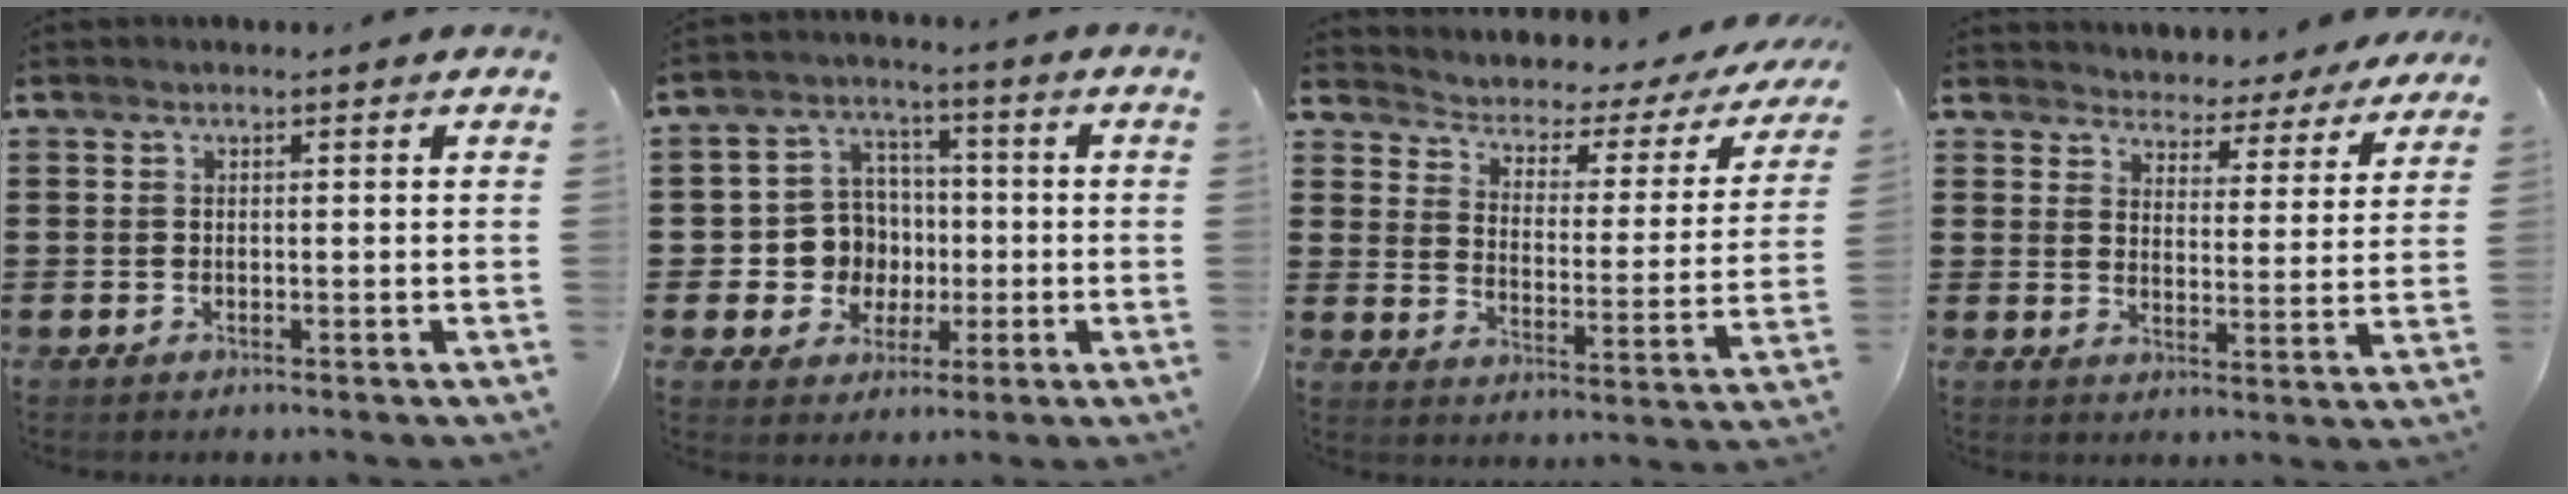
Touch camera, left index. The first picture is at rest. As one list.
[{"total": 8.3, "force": [0.0, 8.0, 2.2], "torque": [-0.073, 0.012, 0.009]}, {"total": 1.7, "force": [1.1, 1.0, 0.9], "torque": [-0.030, -0.020, 0.005]}, {"total": 4.1, "force": [4.1, 0.4, -0.4], "torque": [-0.019, -0.031, 0.069]}]